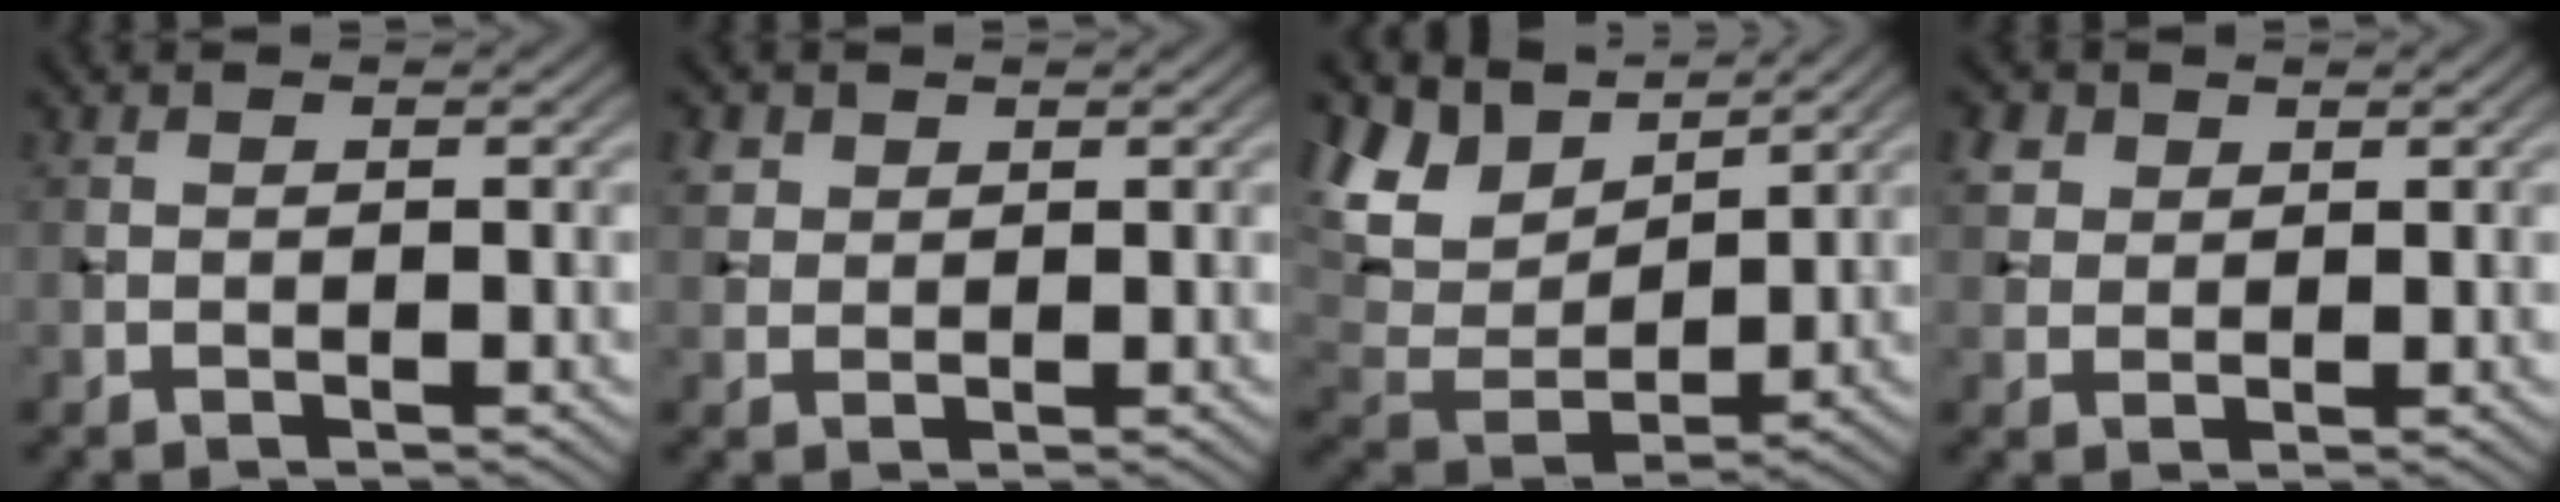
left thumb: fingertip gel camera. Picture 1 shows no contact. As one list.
[{"total": 2.1, "force": [1.2, 1.6, 0.6], "torque": [-0.020, 0.002, 0.025]}, {"total": 10.6, "force": [7.2, 5.3, 5.7], "torque": [-0.157, 0.015, 0.133]}, {"total": 2.9, "force": [1.7, 2.2, 1.0], "torque": [-0.036, 0.000, 0.039]}]